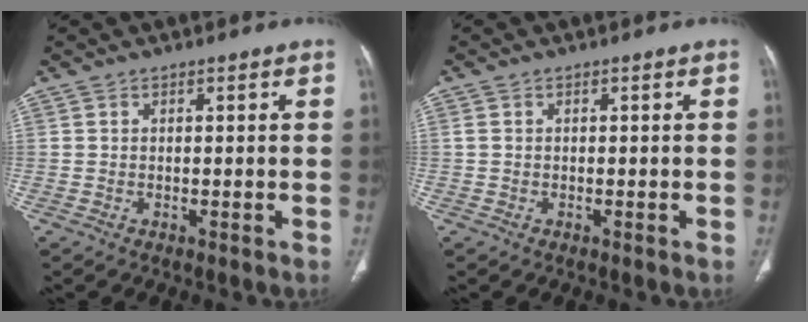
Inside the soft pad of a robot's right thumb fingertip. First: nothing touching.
{"total": 0.9, "force": [-0.1, 0.8, 0.3], "torque": [-0.001, 0.003, -0.002]}